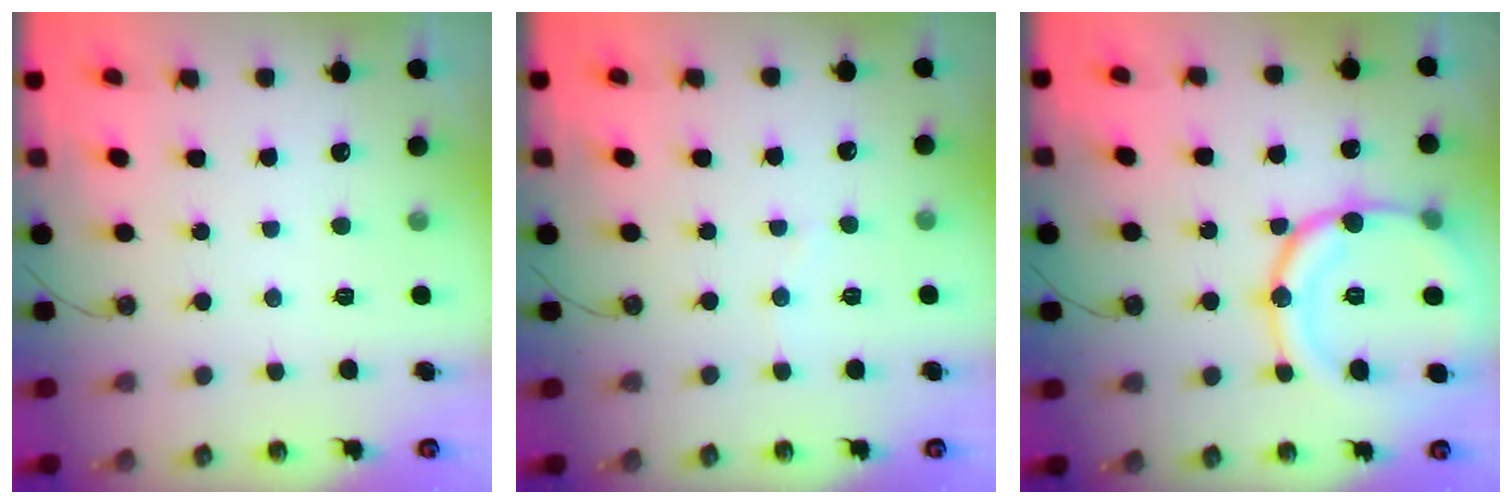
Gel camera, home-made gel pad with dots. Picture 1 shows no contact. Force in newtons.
{"total": 3.4, "press": 3.4, "slide": 0.3}
{"total": 19.1, "press": 19.1, "slide": 1.6}